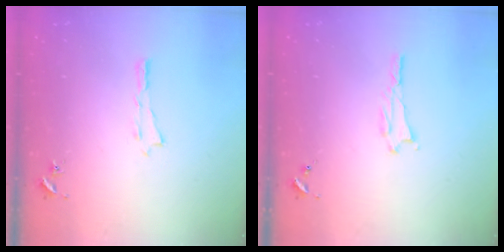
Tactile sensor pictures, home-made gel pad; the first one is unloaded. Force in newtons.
{"total": 1.0, "press": 1.0, "slide": 0.1}